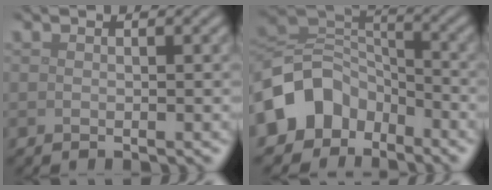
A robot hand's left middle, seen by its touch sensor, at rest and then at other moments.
{"total": 8.2, "force": [-4.6, 6.0, 3.3], "torque": [-0.052, 0.002, -0.102]}